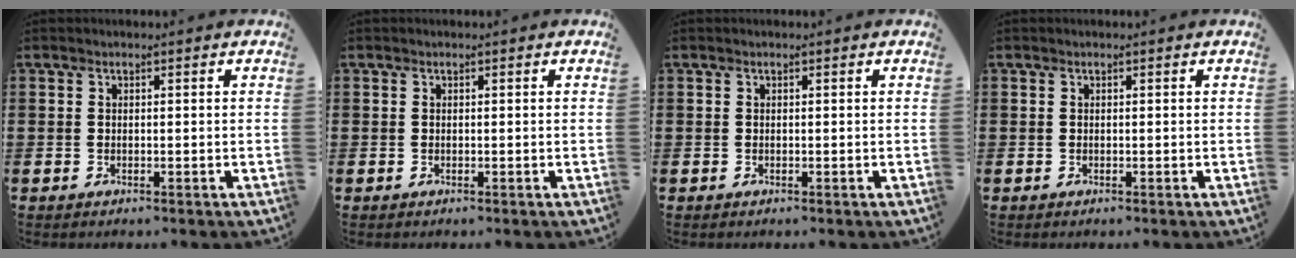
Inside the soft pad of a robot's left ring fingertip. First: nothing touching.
{"total": 0.0}
{"total": 0.0}
{"total": 0.0}